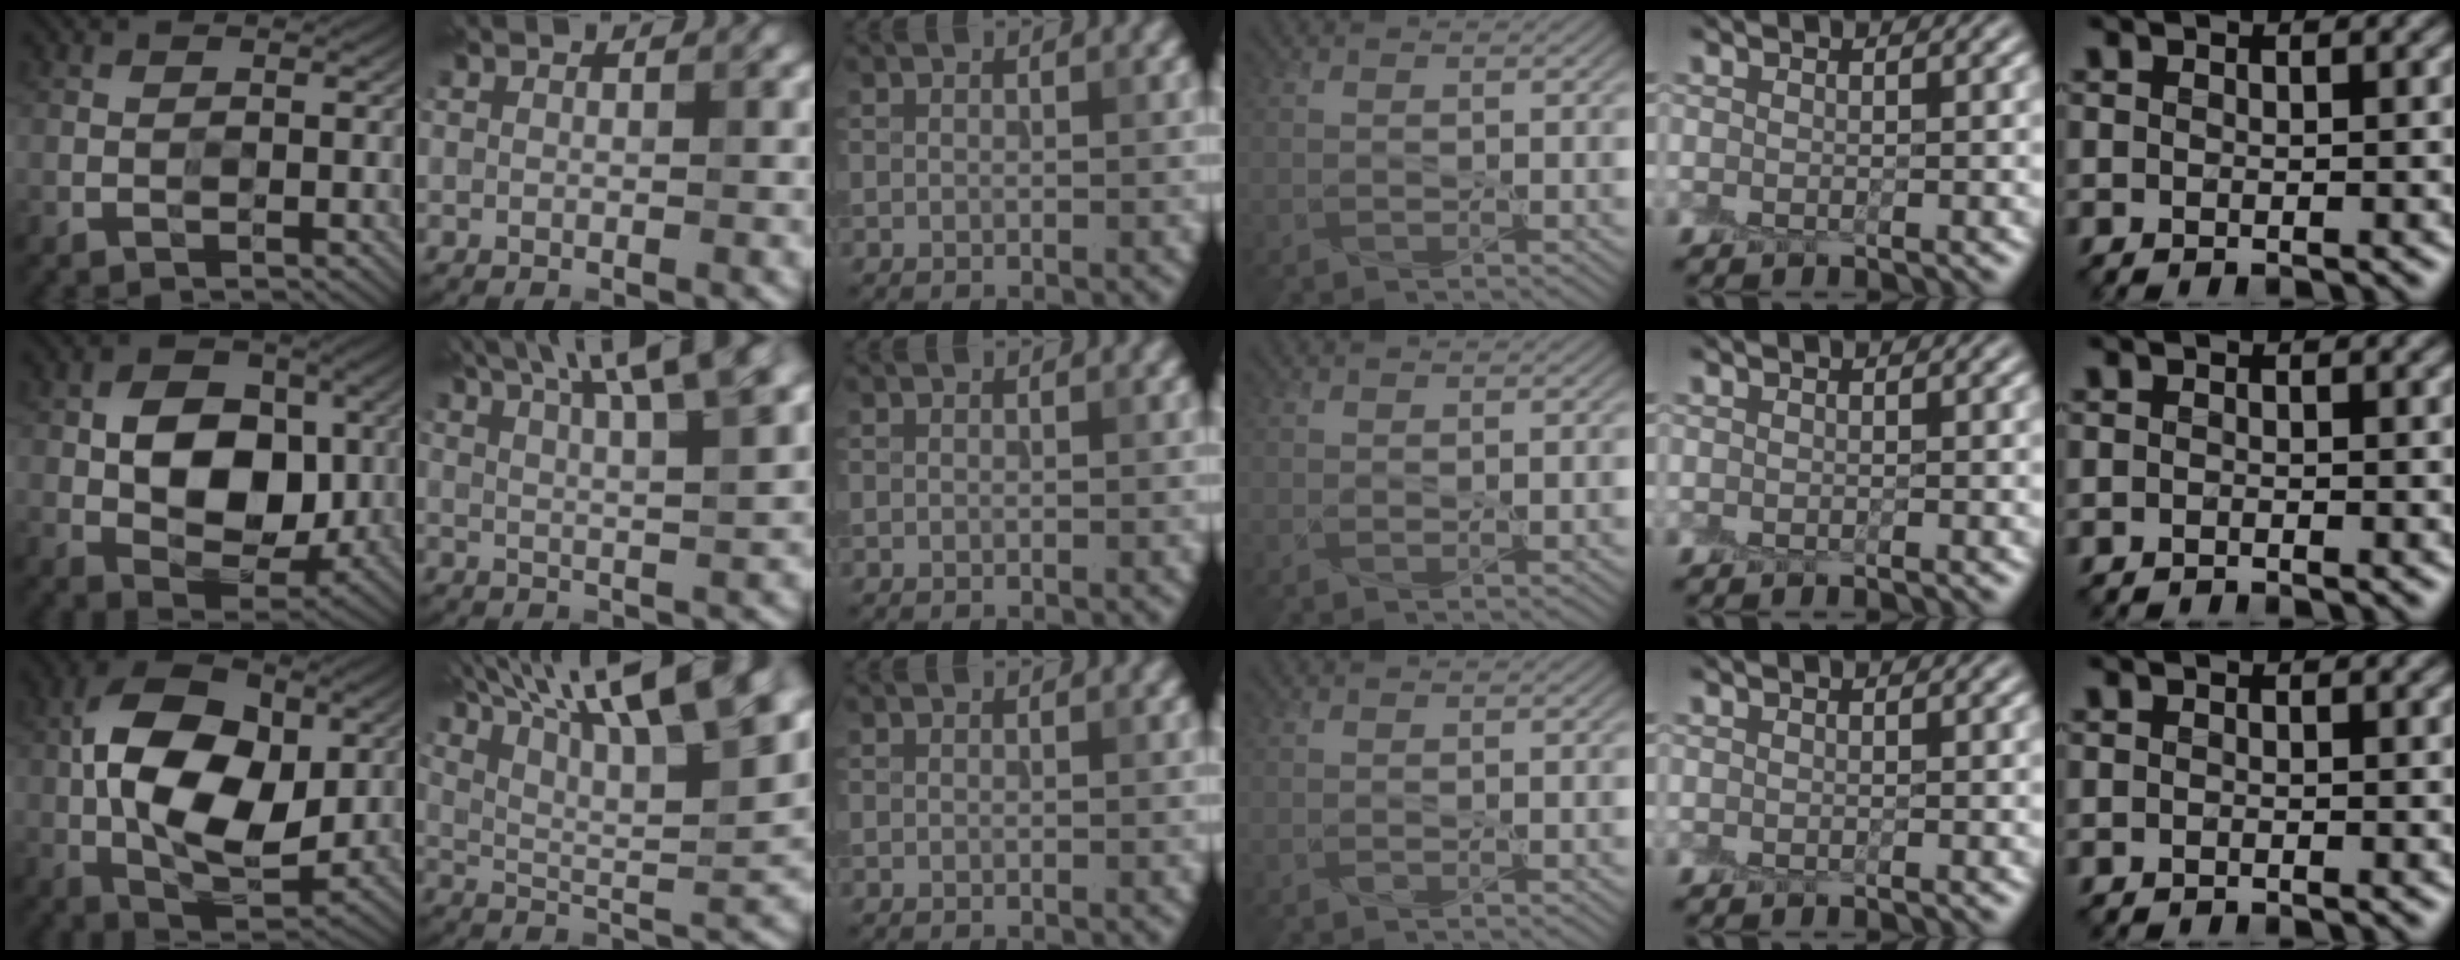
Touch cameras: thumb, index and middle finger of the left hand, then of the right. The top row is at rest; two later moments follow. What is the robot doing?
{"motion": "peel", "object": "cling film"}